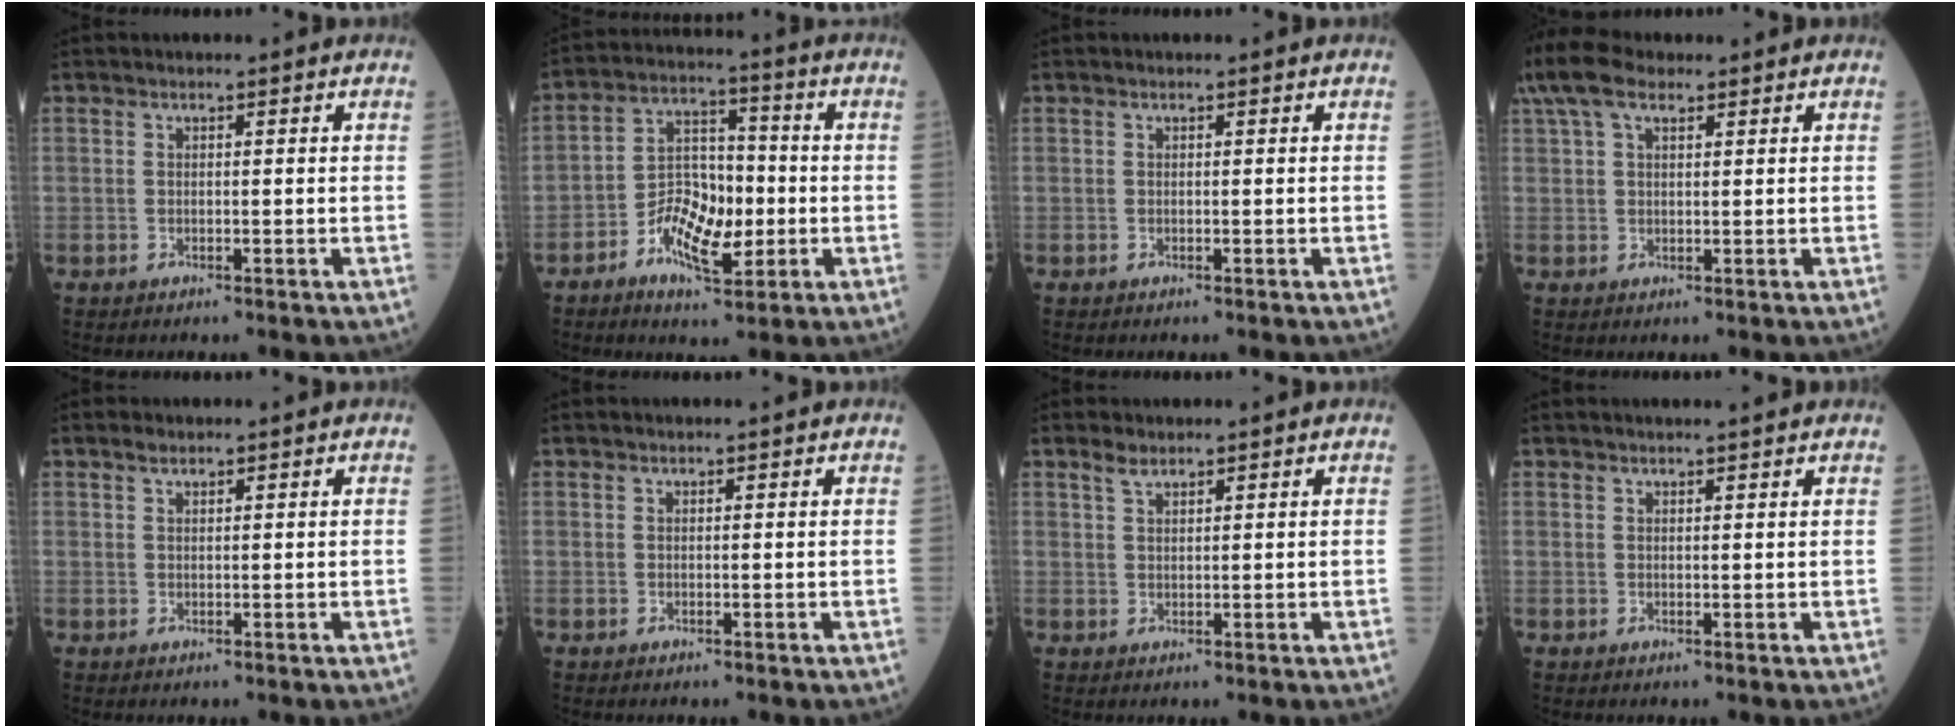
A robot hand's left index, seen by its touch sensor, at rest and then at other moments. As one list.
[{"total": 9.7, "force": [-3.2, 4.8, 7.8], "torque": [-0.147, 0.010, -0.056]}, {"total": 0.0}, {"total": 9.5, "force": [6.3, 4.0, 5.8], "torque": [-0.137, 0.043, 0.122]}, {"total": 0.8, "force": [0.7, 0.2, 0.4], "torque": [-0.012, 0.006, 0.015]}, {"total": 0.0}, {"total": 1.5, "force": [1.3, 0.4, 0.7], "torque": [-0.018, 0.007, 0.029]}, {"total": 2.6, "force": [2.4, -0.1, 1.1], "torque": [-0.013, 0.010, 0.028]}]